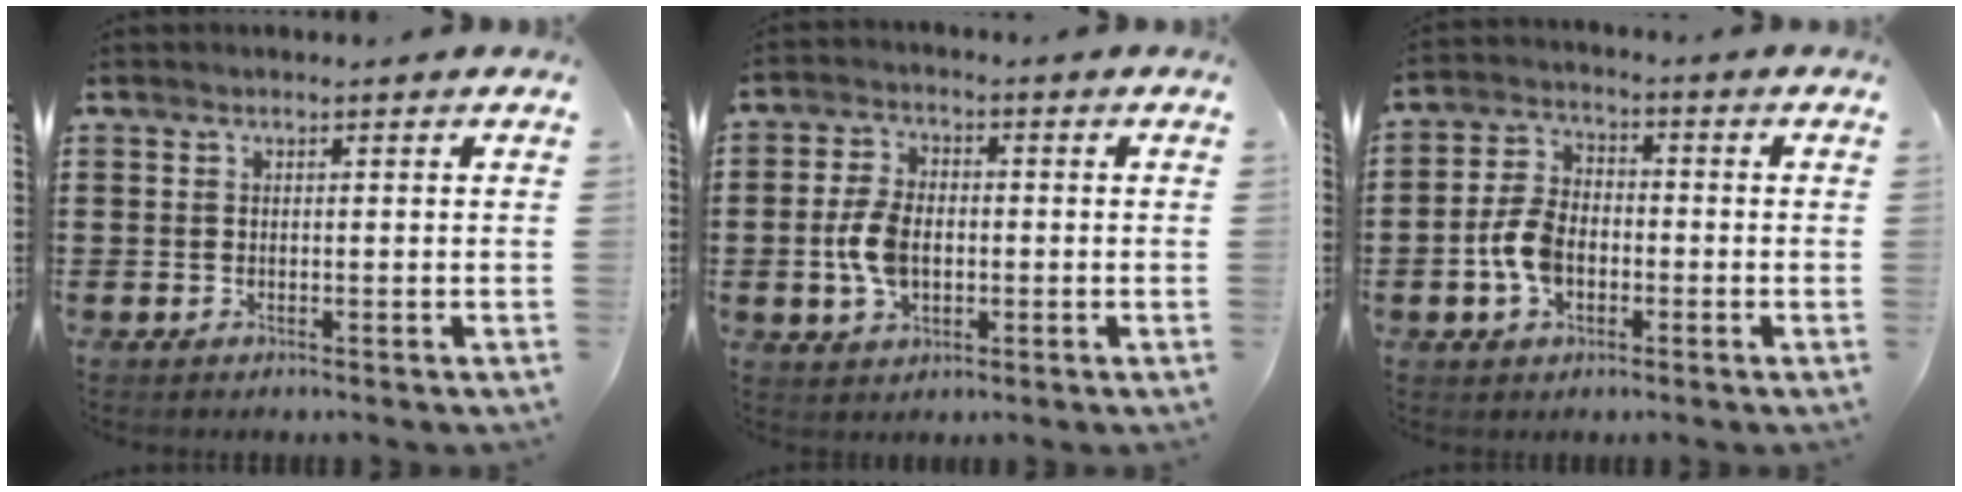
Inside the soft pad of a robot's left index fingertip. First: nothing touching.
{"total": 6.3, "force": [-0.8, 3.9, 4.9], "torque": [-0.125, -0.003, -0.022]}
{"total": 6.3, "force": [-1.8, 4.1, 4.4], "torque": [-0.114, 0.001, -0.040]}